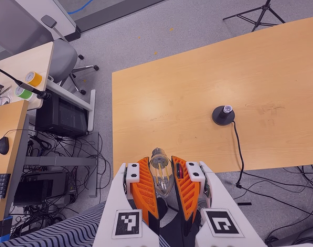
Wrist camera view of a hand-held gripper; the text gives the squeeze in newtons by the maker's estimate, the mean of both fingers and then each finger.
{"total": 21.4, "left": 24.6, "right": 18.2}